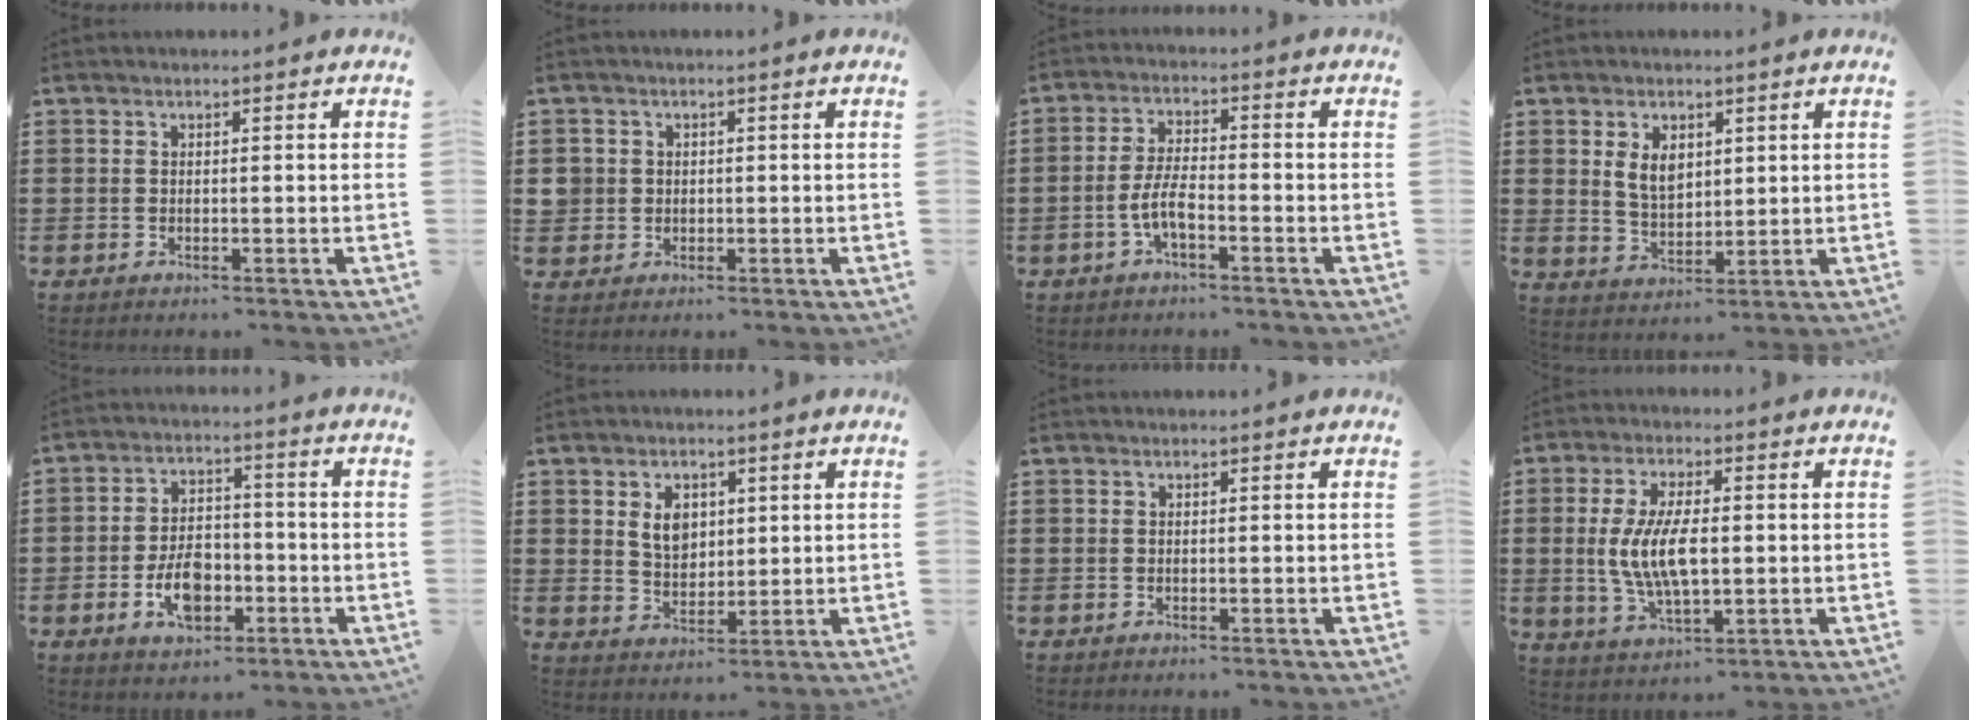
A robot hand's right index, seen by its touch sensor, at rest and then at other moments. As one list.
[{"total": 2.3, "force": [0.0, 2.3, 0.4], "torque": [-0.020, 0.007, -0.003]}, {"total": 5.0, "force": [-2.1, 1.5, 4.3], "torque": [-0.109, -0.006, -0.048]}, {"total": 4.6, "force": [1.7, 2.9, 3.1], "torque": [-0.062, 0.006, 0.028]}, {"total": 7.1, "force": [-2.5, 4.5, 5.0], "torque": [-0.082, 0.003, -0.048]}, {"total": 4.8, "force": [1.5, 3.5, 3.0], "torque": [-0.063, 0.010, 0.024]}, {"total": 0.0}, {"total": 8.7, "force": [0.0, 3.6, 7.9], "torque": [-0.173, -0.001, -0.007]}]